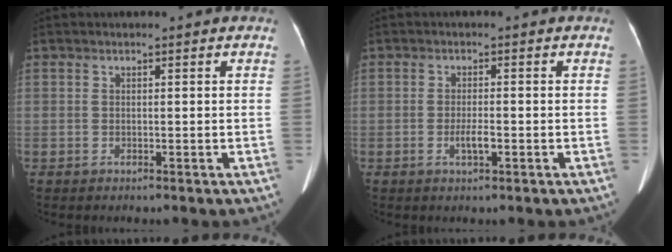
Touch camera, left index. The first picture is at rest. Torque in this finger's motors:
{"motor_torque": [0.42, 0.20, 0.20, 0.09]}